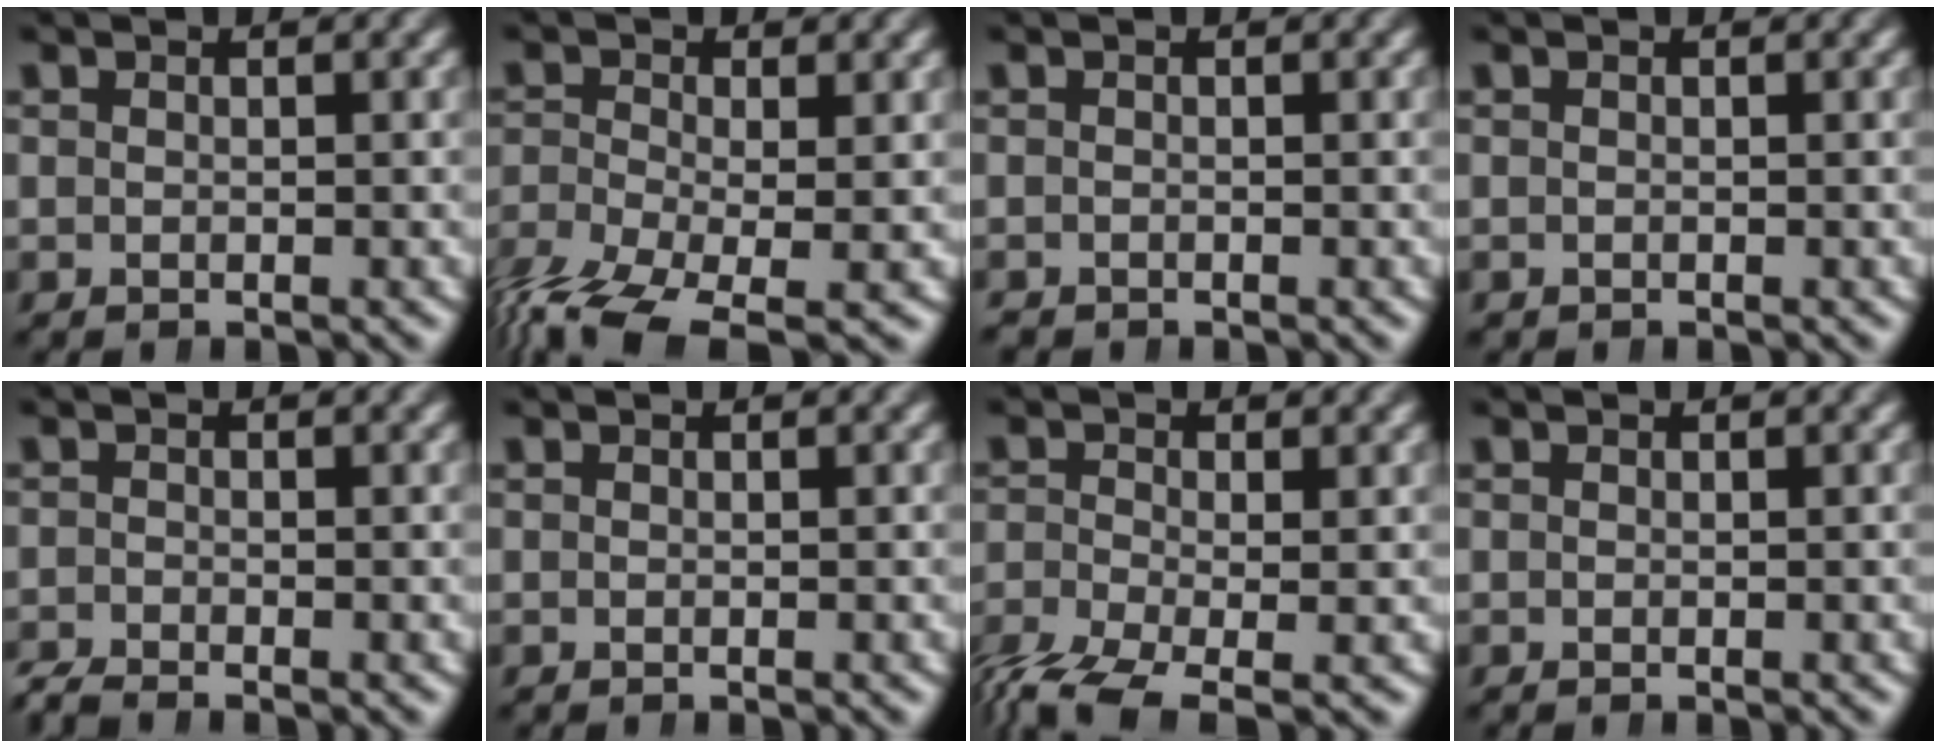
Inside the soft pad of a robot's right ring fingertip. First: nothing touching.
{"total": 6.3, "force": [-4.5, 2.4, 3.6], "torque": [-0.084, -0.047, -0.049]}
{"total": 0.7, "force": [-0.6, 0.3, -0.1], "torque": [0.000, -0.007, -0.008]}
{"total": 0.0}
{"total": 1.9, "force": [-1.8, 0.7, 0.3], "torque": [-0.002, -0.007, -0.030]}
{"total": 0.0}
{"total": 4.8, "force": [-3.7, 1.5, 2.6], "torque": [-0.056, -0.033, -0.044]}
{"total": 0.0}